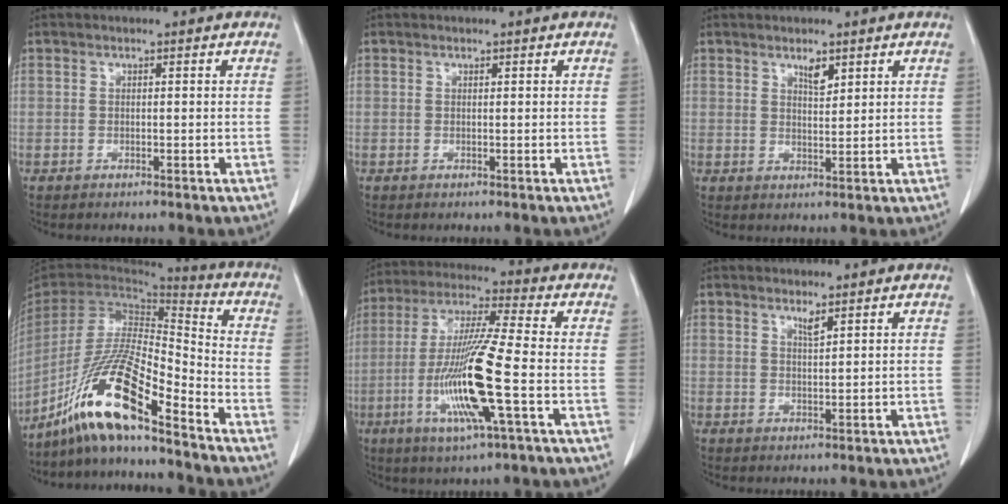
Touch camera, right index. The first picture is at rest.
{"total": 0.0}
{"total": 2.4, "force": [1.7, 0.7, 1.6], "torque": [-0.029, -0.004, 0.032]}
{"total": 16.2, "force": [-11.3, 1.2, 11.5], "torque": [-0.226, -0.014, -0.215]}
{"total": 14.8, "force": [-3.9, 0.0, 14.3], "torque": [-0.292, -0.014, -0.076]}
{"total": 1.4, "force": [1.1, -0.1, 0.9], "torque": [-0.017, -0.007, 0.022]}